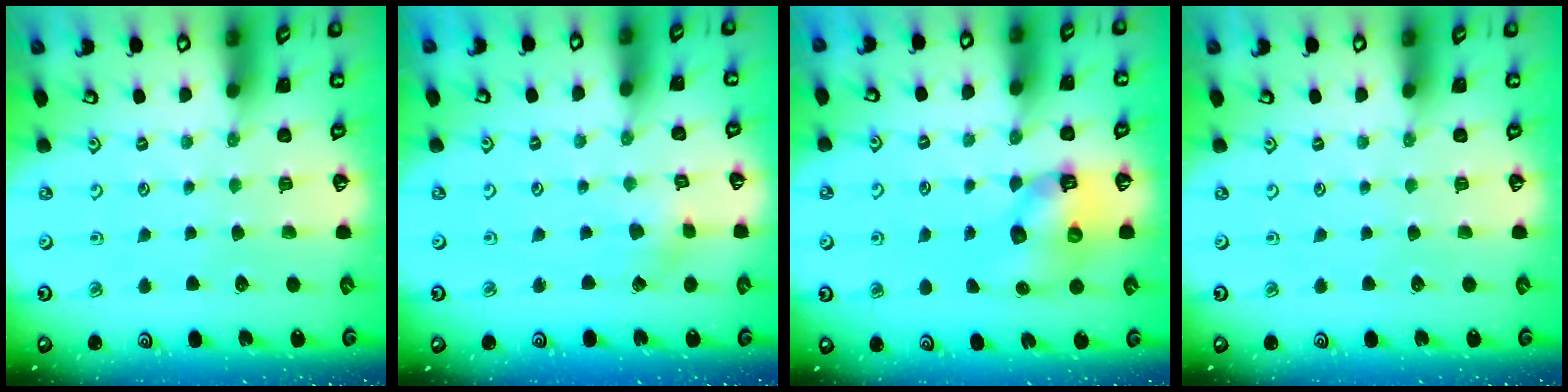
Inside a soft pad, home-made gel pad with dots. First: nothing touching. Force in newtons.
{"total": 2.4, "press": 2.4, "slide": 0.3}
{"total": 9.8, "press": 9.7, "slide": 1.7}
{"total": 0.0}